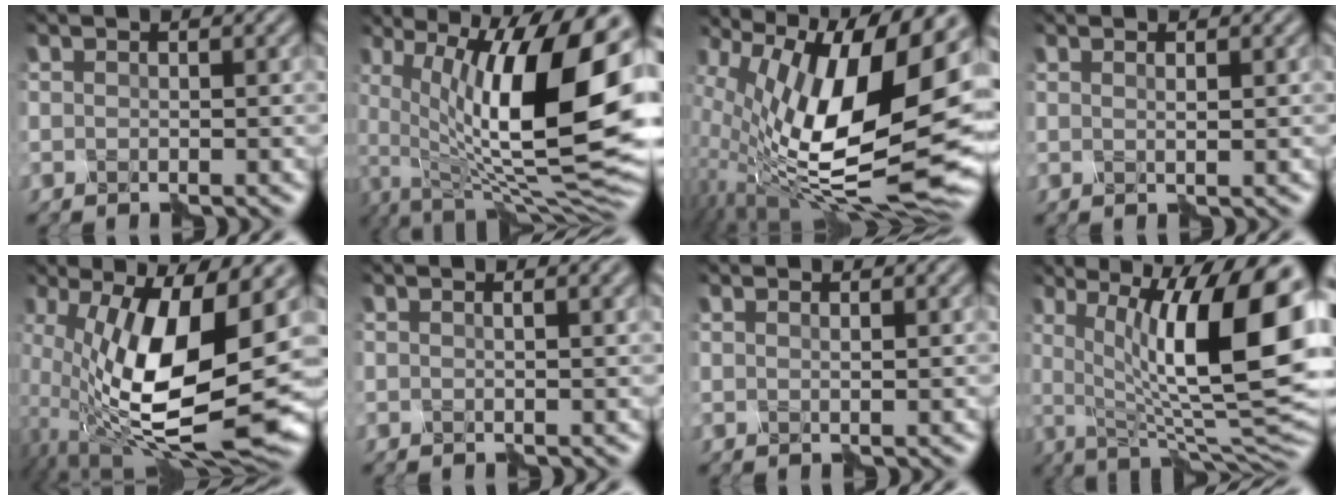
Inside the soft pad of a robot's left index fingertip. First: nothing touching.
{"total": 16.8, "force": [2.5, 5.5, 15.6], "torque": [-0.235, 0.010, 0.047]}
{"total": 17.3, "force": [1.7, 6.9, 15.8], "torque": [-0.280, 0.004, 0.027]}
{"total": 0.8, "force": [0.5, 0.1, 0.6], "torque": [-0.005, 0.004, 0.005]}
{"total": 13.5, "force": [-1.0, 4.4, 12.7], "torque": [-0.230, -0.012, -0.017]}
{"total": 1.3, "force": [0.7, 0.4, 1.1], "torque": [-0.009, 0.008, 0.005]}
{"total": 0.6, "force": [0.5, 0.0, 0.3], "torque": [-0.001, 0.003, 0.008]}
{"total": 15.3, "force": [3.1, 4.3, 14.4], "torque": [-0.201, 0.001, 0.052]}